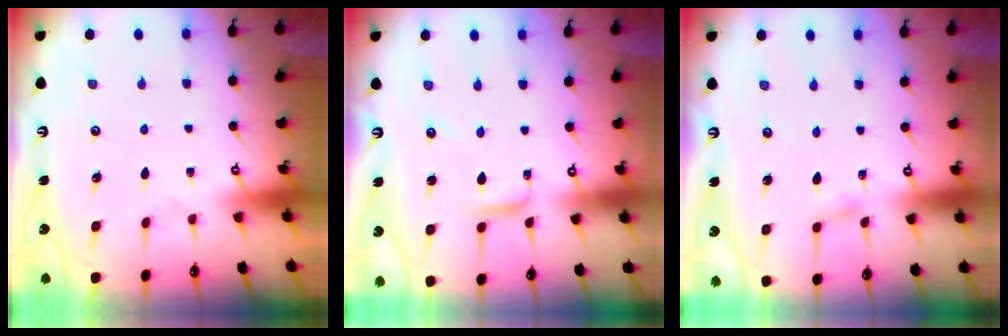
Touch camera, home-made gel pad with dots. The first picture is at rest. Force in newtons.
{"total": 4.6, "press": 4.6, "slide": 0.1}
{"total": 2.3, "press": 2.2, "slide": 0.2}